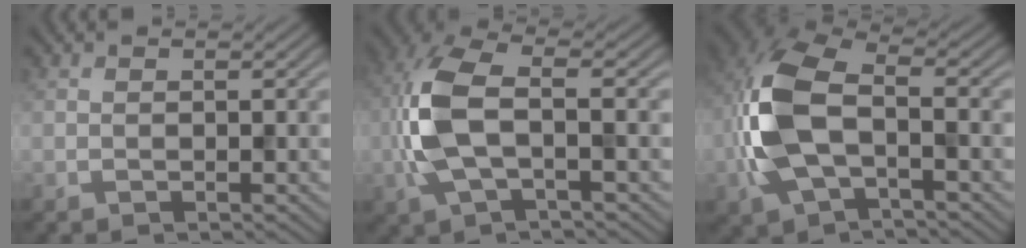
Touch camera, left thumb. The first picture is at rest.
{"total": 9.8, "force": [-1.1, 4.5, 8.6], "torque": [-0.216, 0.007, -0.027]}
{"total": 11.8, "force": [-2.0, 6.6, 9.5], "torque": [-0.238, -0.002, -0.052]}